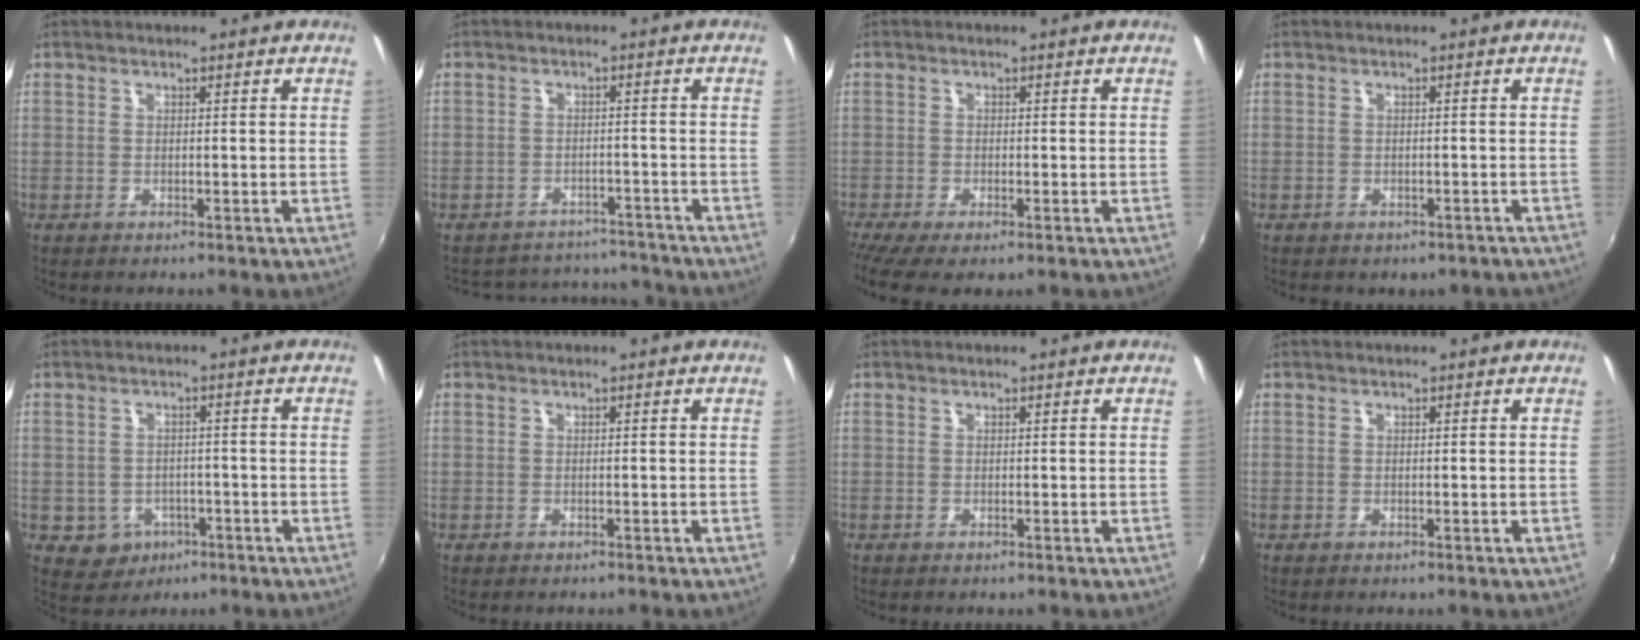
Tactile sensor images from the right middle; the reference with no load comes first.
{"total": 11.6, "force": [-10.0, 5.4, 2.0], "torque": [-0.054, 0.043, -0.124]}
{"total": 4.5, "force": [-3.0, 1.0, 3.2], "torque": [-0.072, -0.024, -0.049]}
{"total": 3.6, "force": [-2.7, 2.0, 1.3], "torque": [-0.026, -0.010, -0.027]}
{"total": 5.6, "force": [-2.2, 4.9, 1.4], "torque": [-0.042, 0.002, -0.020]}
{"total": 0.5, "force": [-0.4, 0.3, 0.0], "torque": [-0.001, -0.003, -0.008]}
{"total": 0.0}
{"total": 0.0}